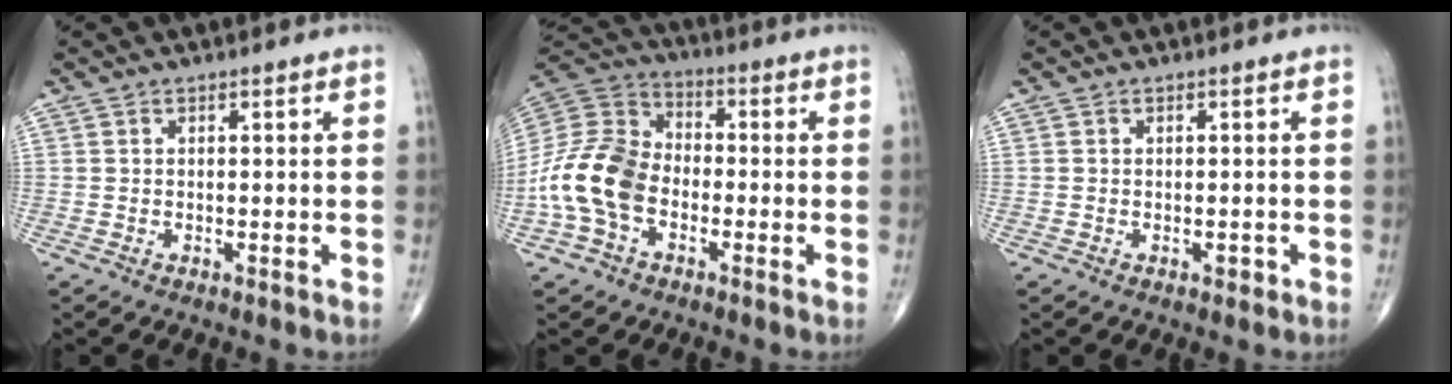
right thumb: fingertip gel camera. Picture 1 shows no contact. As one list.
[{"total": 14.5, "force": [-4.0, 10.0, 9.6], "torque": [-0.187, 0.041, -0.088]}, {"total": 1.0, "force": [-0.4, 0.7, 0.6], "torque": [-0.004, 0.000, -0.005]}]